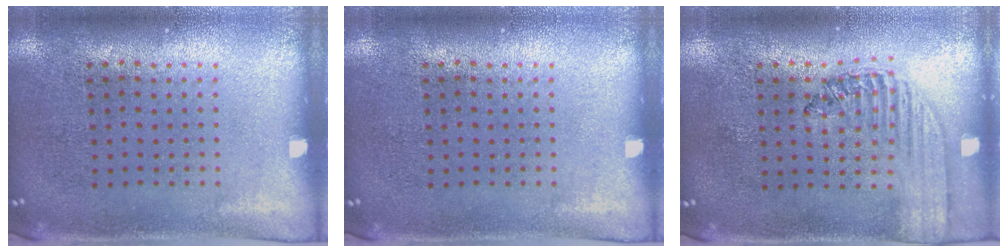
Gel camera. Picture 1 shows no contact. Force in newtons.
{"total": 0.0}
{"total": 1.5, "press": 1.3, "slide": 0.7}